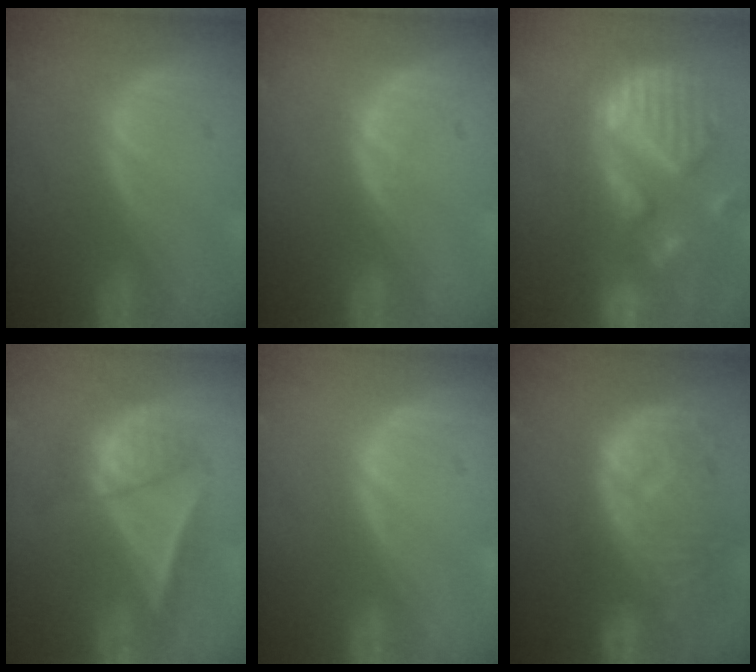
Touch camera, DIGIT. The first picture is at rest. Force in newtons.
{"total": 0.7, "press": 0.6, "slide": 0.2}
{"total": 13.9, "press": 11.7, "slide": 7.5}
{"total": 6.4, "press": 6.1, "slide": 2.1}
{"total": 0.0}
{"total": 11.3, "press": 9.9, "slide": 5.5}